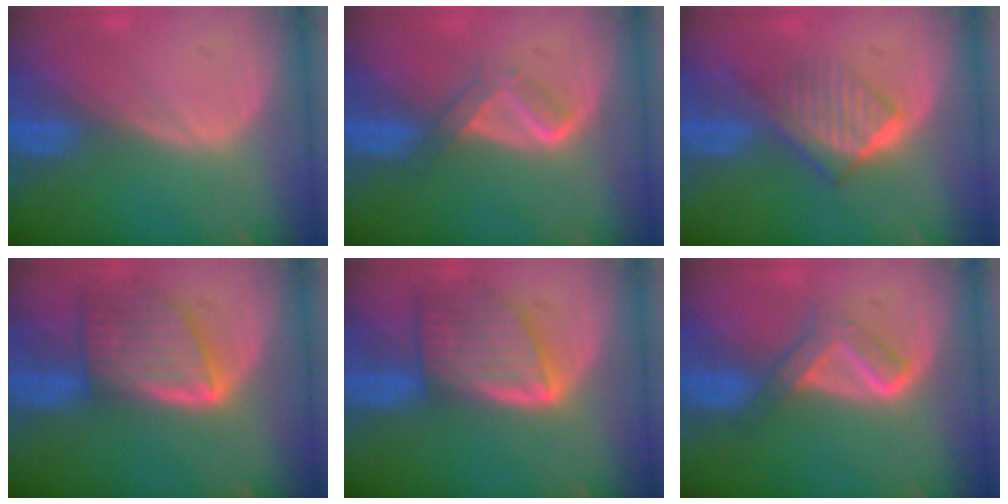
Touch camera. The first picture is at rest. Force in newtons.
{"total": 3.5, "press": 3.4, "slide": 0.6}
{"total": 6.5, "press": 5.7, "slide": 3.1}
{"total": 8.0, "press": 7.2, "slide": 3.5}
{"total": 8.0, "press": 7.2, "slide": 3.5}
{"total": 4.6, "press": 4.5, "slide": 0.6}